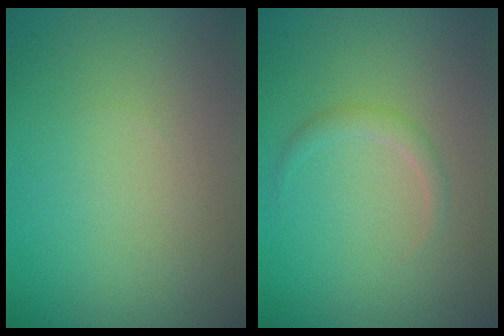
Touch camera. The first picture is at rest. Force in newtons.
{"total": 1.1, "press": 1.1, "slide": 0.1}